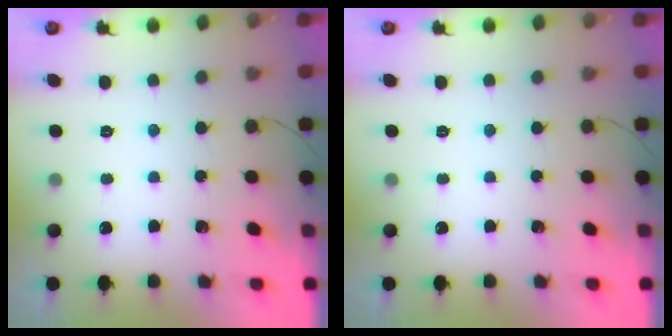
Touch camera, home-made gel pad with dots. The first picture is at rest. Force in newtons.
{"total": 0.0}